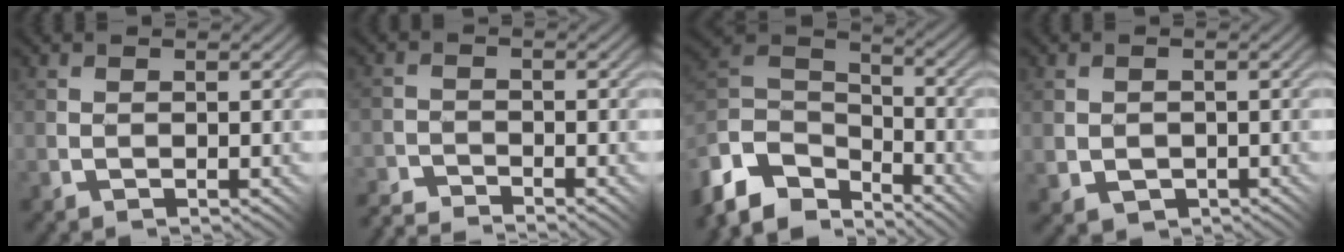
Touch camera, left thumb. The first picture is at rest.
{"total": 4.0, "force": [-4.0, 0.5, 0.3], "torque": [-0.004, 0.000, -0.081]}
{"total": 10.6, "force": [-7.8, 5.8, 4.4], "torque": [-0.129, 0.006, -0.148]}
{"total": 2.6, "force": [-0.4, 2.2, 1.3], "torque": [-0.035, -0.008, -0.004]}